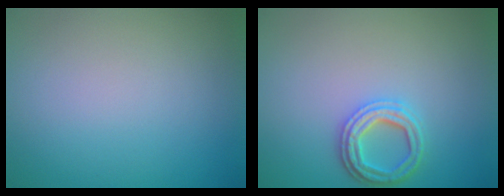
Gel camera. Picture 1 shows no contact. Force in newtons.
{"total": 3.1, "press": 2.8, "slide": 1.3}